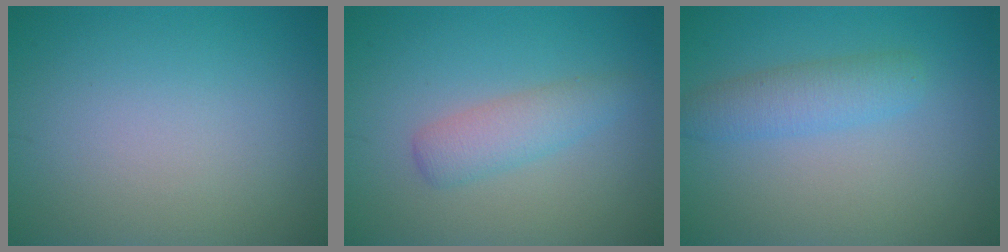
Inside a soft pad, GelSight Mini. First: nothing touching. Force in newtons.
{"total": 2.6, "press": 2.6, "slide": 0.0}
{"total": 2.8, "press": 2.8, "slide": 0.1}